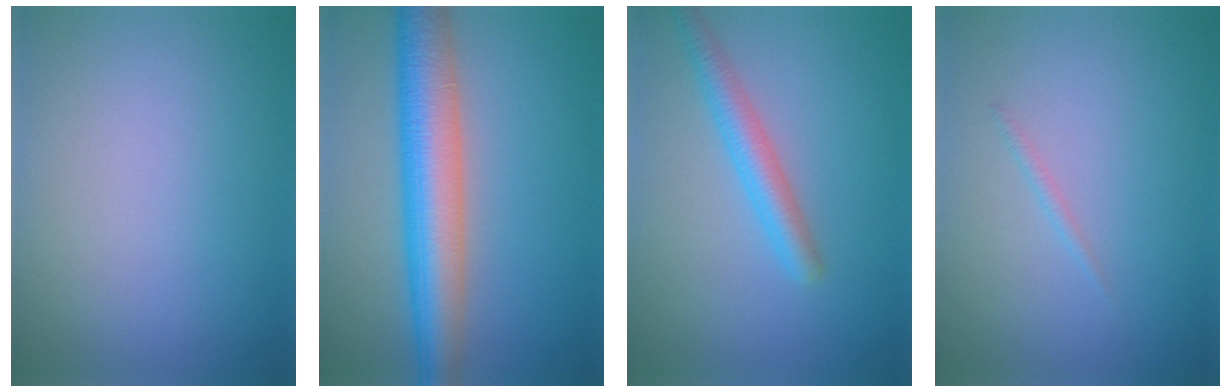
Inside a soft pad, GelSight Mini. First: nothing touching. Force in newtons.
{"total": 8.1, "press": 8.1, "slide": 0.4}
{"total": 3.0, "press": 3.0, "slide": 0.0}
{"total": 0.6, "press": 0.6, "slide": 0.1}